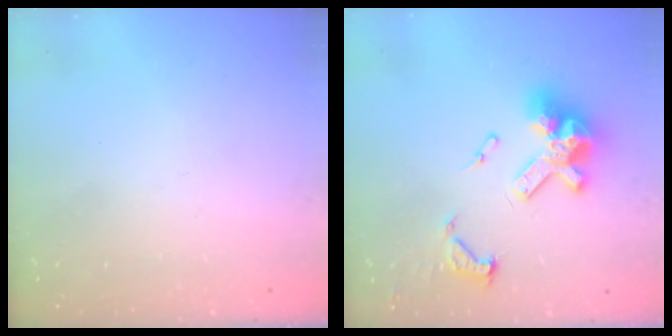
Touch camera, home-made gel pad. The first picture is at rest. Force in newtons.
{"total": 13.6, "press": 13.6, "slide": 0.6}